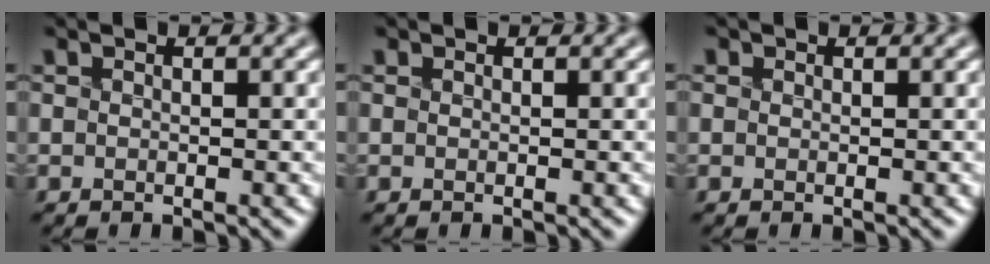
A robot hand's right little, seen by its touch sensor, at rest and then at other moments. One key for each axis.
{"total": 0.0}
{"total": 1.2, "fx": 0.6, "fy": 0.9, "fz": 0.5, "tx": -0.008, "ty": 0.012, "tz": 0.003}